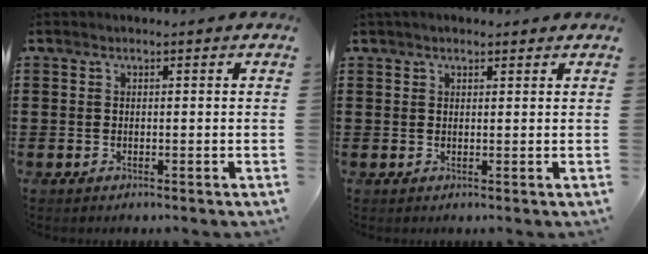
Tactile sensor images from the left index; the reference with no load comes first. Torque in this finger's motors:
{"motor_torque": [2.14, 0.00, 0.23, 0.05]}